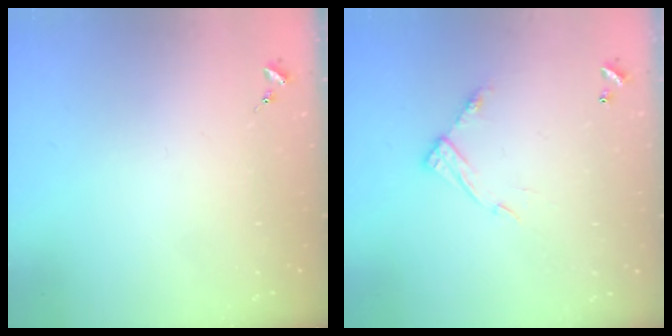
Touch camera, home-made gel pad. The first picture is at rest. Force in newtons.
{"total": 9.4, "press": 9.4, "slide": 0.5}